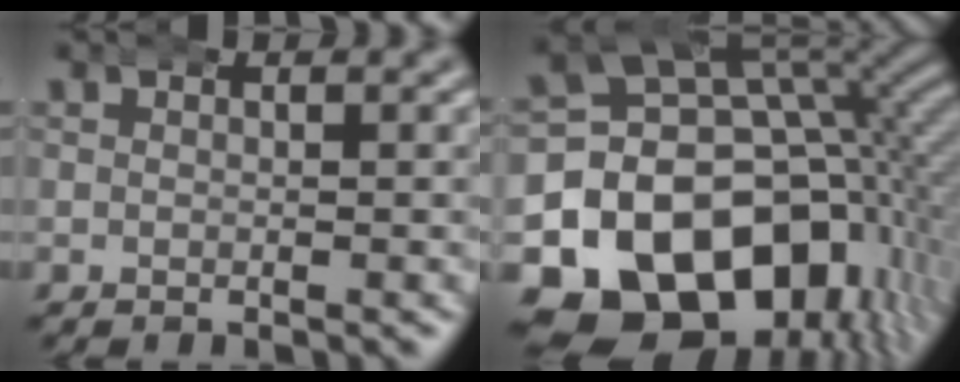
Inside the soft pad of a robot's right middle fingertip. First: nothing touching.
{"total": 24.1, "force": [-5.4, 18.9, 13.9], "torque": [-0.265, -0.087, -0.074]}